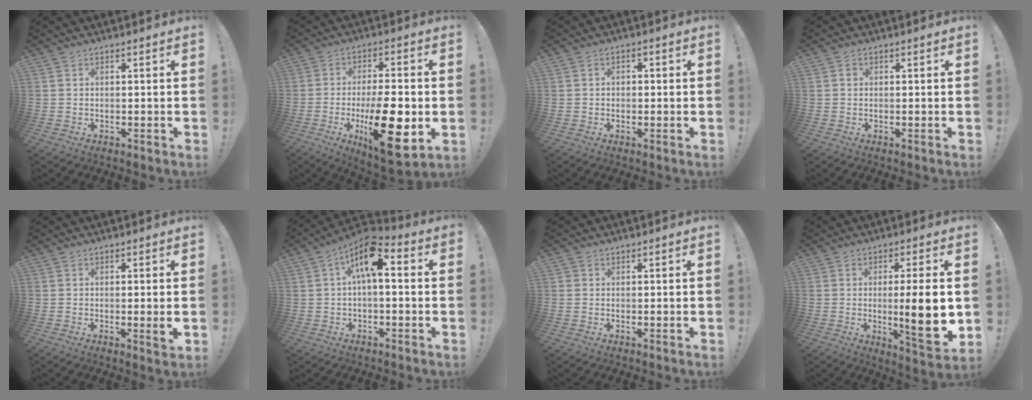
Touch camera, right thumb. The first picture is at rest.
{"total": 19.1, "force": [-4.8, 6.5, 17.3], "torque": [-0.279, 0.011, -0.066]}
{"total": 1.8, "force": [-0.9, 1.4, 0.8], "torque": [-0.018, 0.009, -0.017]}
{"total": 0.9, "force": [0.0, 0.8, 0.2], "torque": [0.002, 0.001, -0.001]}
{"total": 3.0, "force": [-0.2, -0.1, 3.0], "torque": [-0.038, -0.012, -0.004]}
{"total": 10.6, "force": [3.0, 4.4, 9.2], "torque": [-0.147, -0.005, 0.053]}
{"total": 0.6, "force": [0.2, 0.5, 0.1], "torque": [-0.003, 0.002, 0.005]}
{"total": 13.5, "force": [-0.9, 2.2, 13.3], "torque": [-0.192, -0.017, -0.016]}